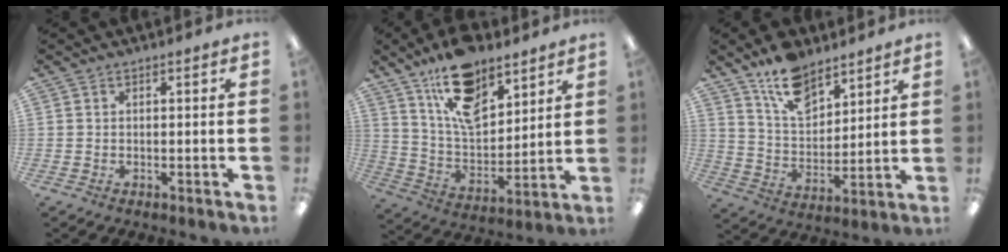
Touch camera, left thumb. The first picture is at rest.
{"total": 15.3, "force": [10.4, 7.5, 8.3], "torque": [-0.149, -0.050, 0.190]}
{"total": 12.7, "force": [9.3, 6.6, 5.6], "torque": [-0.099, -0.048, 0.172]}